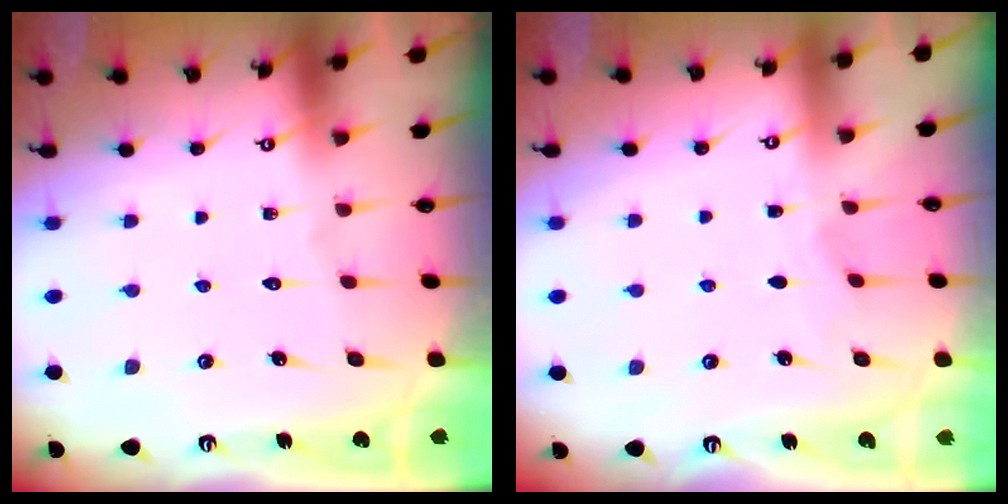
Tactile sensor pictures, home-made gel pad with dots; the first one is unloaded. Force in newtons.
{"total": 2.8, "press": 2.8, "slide": 0.4}